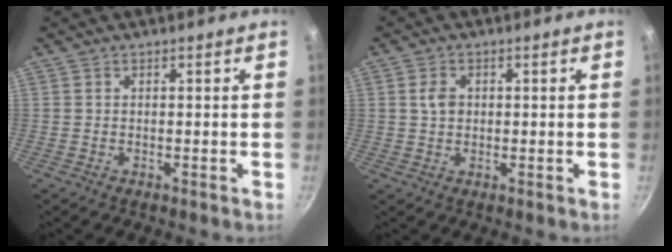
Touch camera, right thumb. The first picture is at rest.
{"total": 3.1, "force": [0.6, 2.4, 1.9], "torque": [-0.027, 0.001, 0.008]}